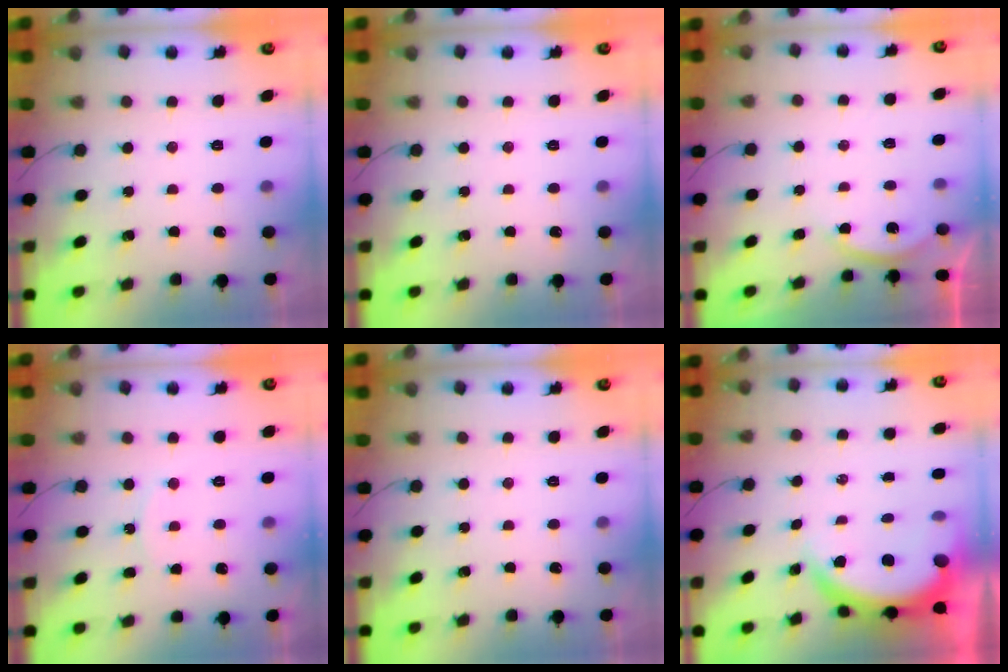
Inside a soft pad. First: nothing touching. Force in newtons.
{"total": 0.0}
{"total": 2.2, "press": 2.2, "slide": 0.5}
{"total": 7.4, "press": 7.4, "slide": 0.8}
{"total": 0.0}
{"total": 7.0, "press": 7.0, "slide": 1.0}